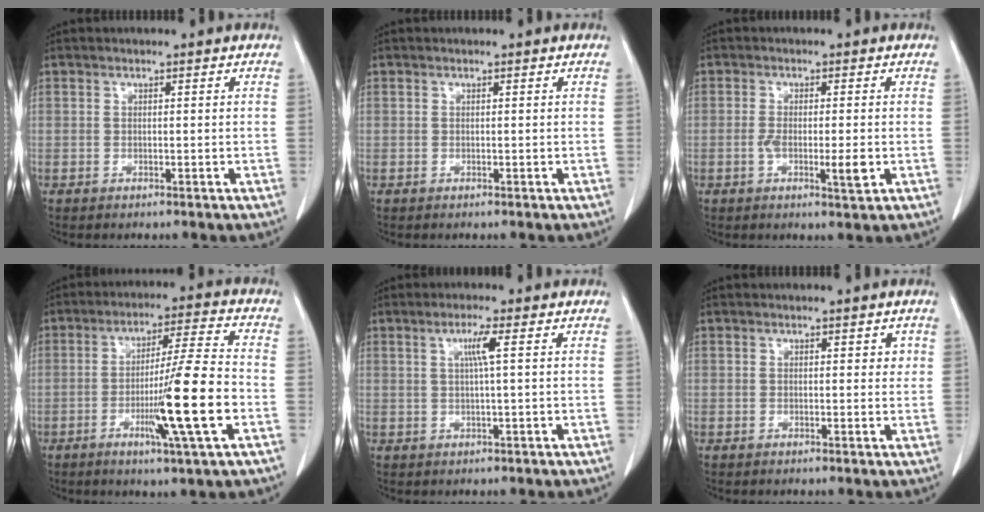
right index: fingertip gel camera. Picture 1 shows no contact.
{"total": 0.0}
{"total": 4.5, "force": [-1.2, 0.7, 4.3], "torque": [-0.076, -0.006, -0.018]}
{"total": 11.6, "force": [-3.3, -1.0, 11.1], "torque": [-0.190, -0.013, -0.061]}
{"total": 3.1, "force": [0.8, -0.5, 2.9], "torque": [-0.057, 0.002, 0.015]}
{"total": 1.4, "force": [0.5, 0.9, 0.9], "torque": [-0.007, 0.002, 0.006]}